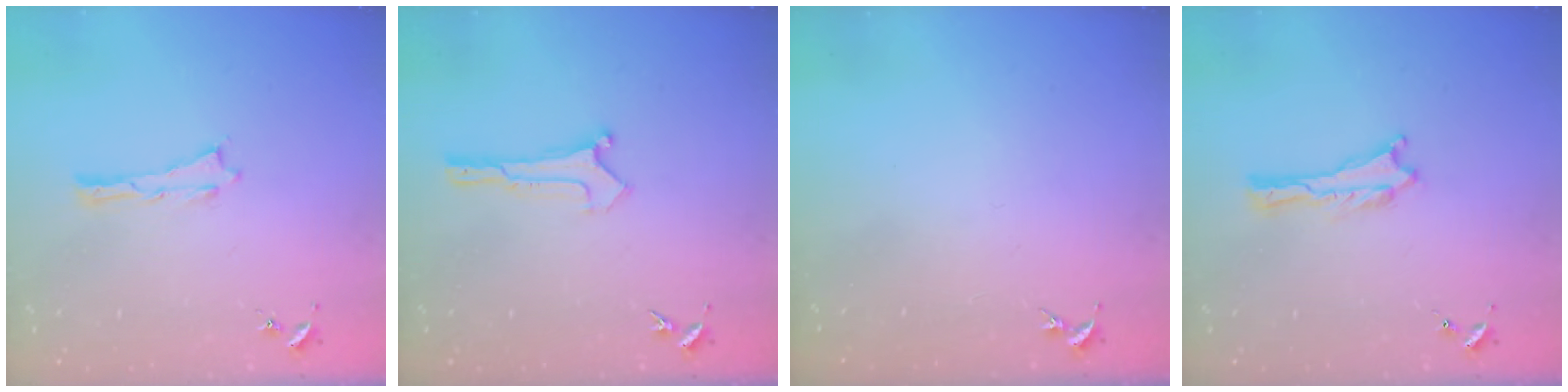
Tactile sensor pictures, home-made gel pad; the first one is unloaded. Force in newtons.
{"total": 0.0}
{"total": 0.0}
{"total": 0.0}